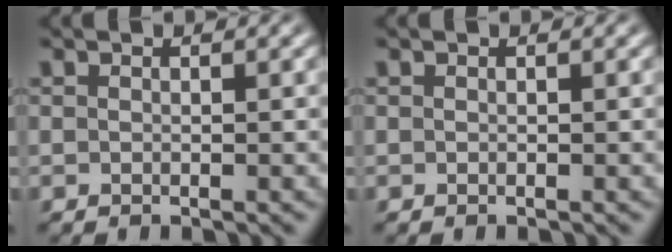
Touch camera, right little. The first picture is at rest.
{"total": 0.0}